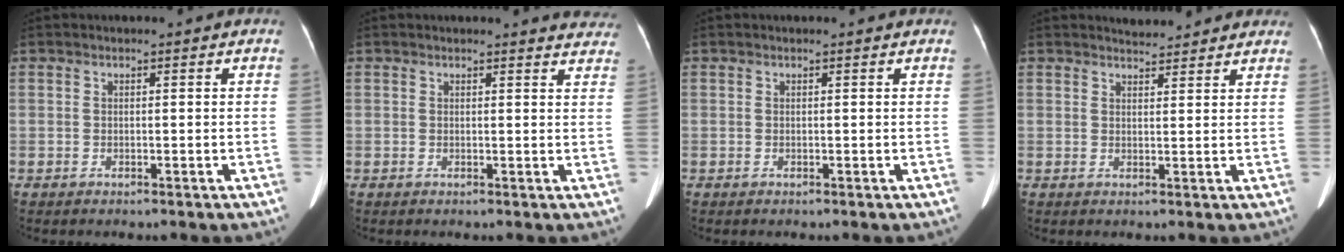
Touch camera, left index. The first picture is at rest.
{"total": 6.5, "force": [6.4, 1.3, 0.6], "torque": [0.018, -0.023, 0.035]}
{"total": 0.5, "force": [0.5, 0.1, 0.1], "torque": [-0.008, 0.003, 0.003]}
{"total": 4.5, "force": [4.3, 1.1, 0.7], "torque": [-0.009, 0.012, 0.047]}